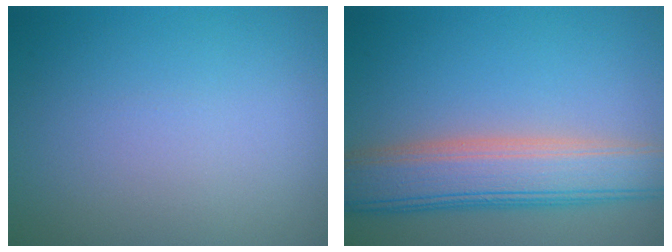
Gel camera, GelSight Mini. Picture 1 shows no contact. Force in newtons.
{"total": 7.1, "press": 7.1, "slide": 0.4}